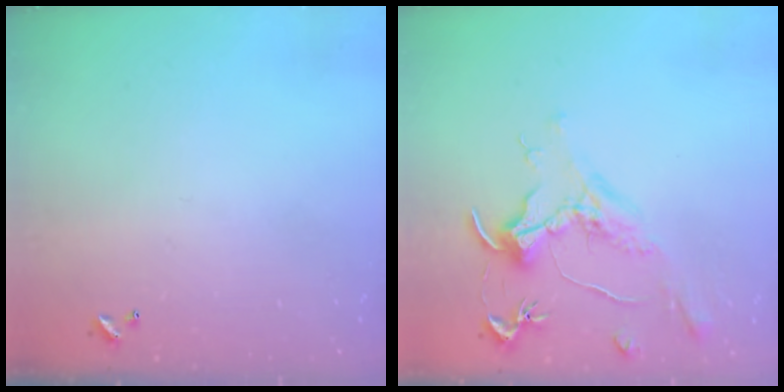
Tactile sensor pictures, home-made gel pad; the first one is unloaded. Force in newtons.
{"total": 1.6, "press": 1.4, "slide": 0.7}